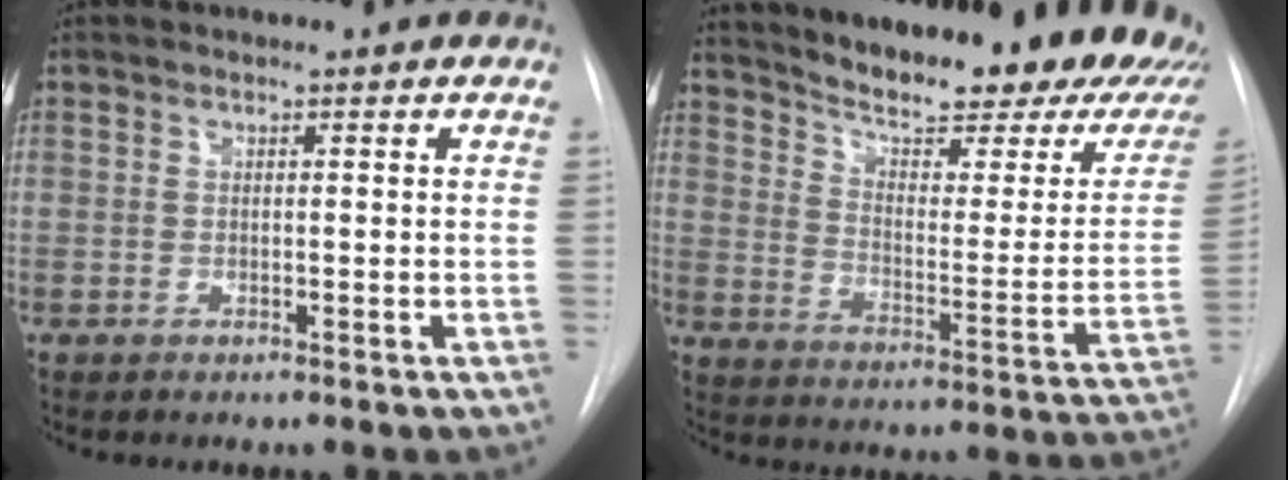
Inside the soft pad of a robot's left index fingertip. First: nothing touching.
{"total": 26.7, "force": [22.1, 5.8, 13.8], "torque": [-0.204, -0.059, 0.279]}